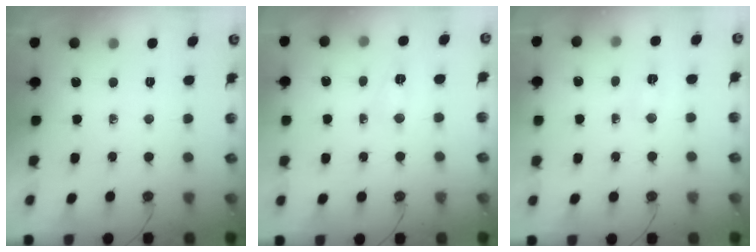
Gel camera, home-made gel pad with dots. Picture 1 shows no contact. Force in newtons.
{"total": 2.9, "press": 2.8, "slide": 0.5}
{"total": 2.5, "press": 2.5, "slide": 0.3}